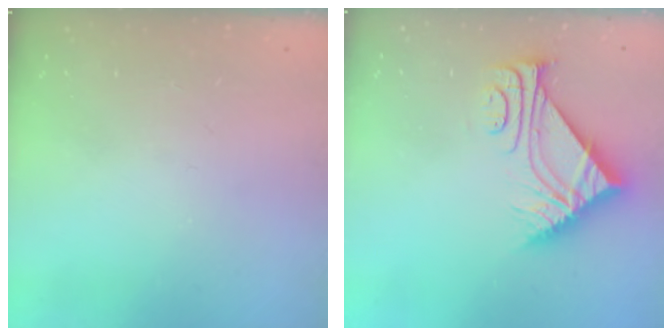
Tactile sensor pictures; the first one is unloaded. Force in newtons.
{"total": 8.7, "press": 8.7, "slide": 0.1}